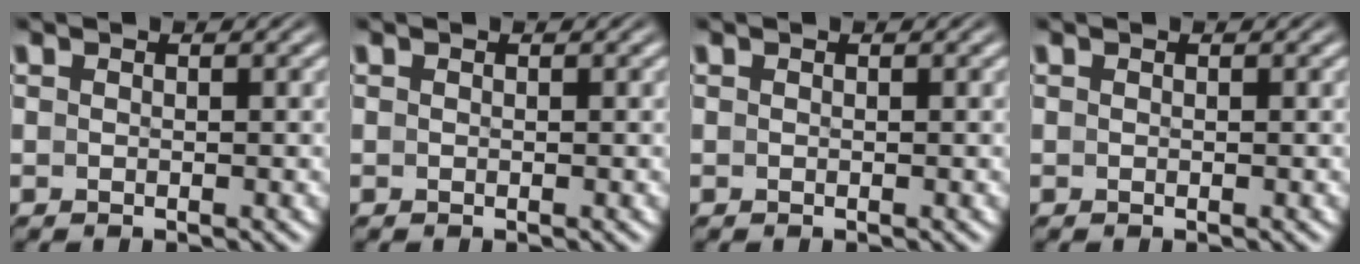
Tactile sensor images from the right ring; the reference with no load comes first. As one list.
[{"total": 0.0}, {"total": 0.0}, {"total": 1.3, "force": [-0.3, -1.2, -0.4], "torque": [0.015, -0.012, 0.005]}]